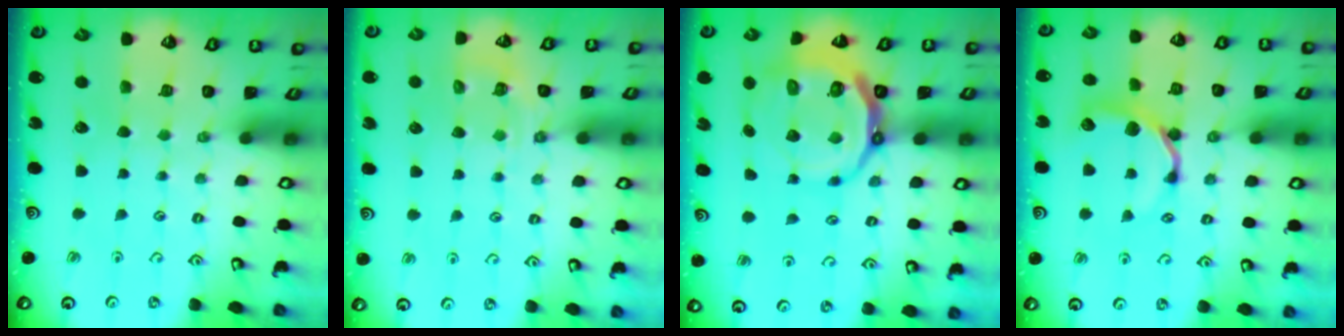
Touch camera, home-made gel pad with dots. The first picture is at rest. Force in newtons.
{"total": 5.9, "press": 5.8, "slide": 1.0}
{"total": 14.3, "press": 13.9, "slide": 3.3}
{"total": 10.1, "press": 10.0, "slide": 1.2}